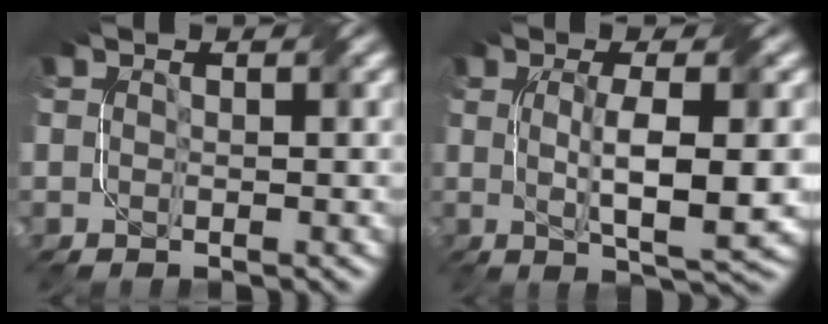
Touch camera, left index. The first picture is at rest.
{"total": 6.6, "force": [-0.2, 1.3, 6.5], "torque": [-0.110, -0.003, 0.001]}